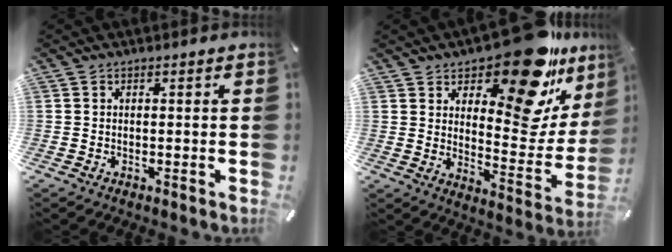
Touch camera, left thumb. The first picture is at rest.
{"total": 20.5, "force": [14.8, 8.1, 11.7], "torque": [-0.154, -0.122, 0.242]}